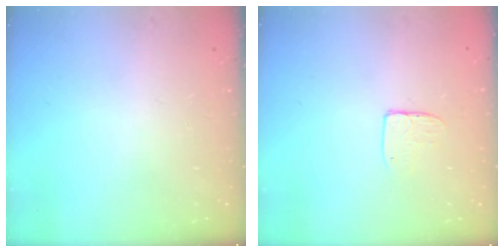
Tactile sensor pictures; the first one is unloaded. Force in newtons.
{"total": 5.4, "press": 5.4, "slide": 0.4}